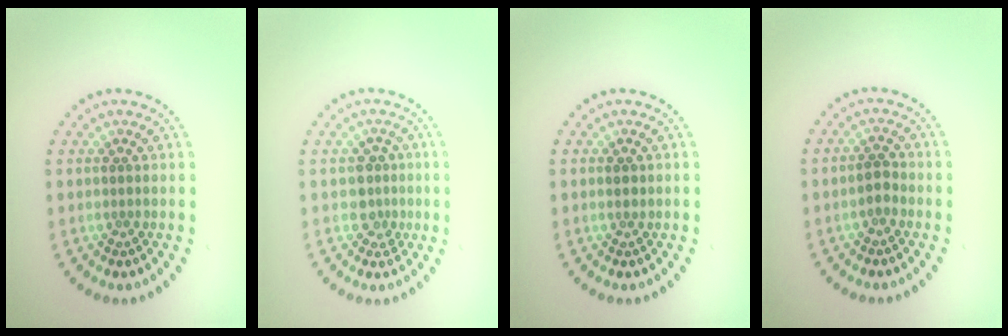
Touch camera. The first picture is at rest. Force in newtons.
{"total": 2.2, "press": 1.8, "slide": 1.2}
{"total": 0.8, "press": 0.7, "slide": 0.4}
{"total": 1.6, "press": 1.5, "slide": 0.4}